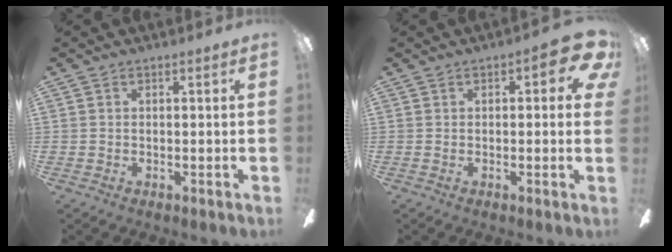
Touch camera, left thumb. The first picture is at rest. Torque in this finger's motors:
{"motor_torque": [-0.14, 0.30, 0.83, -0.19, 0.05]}